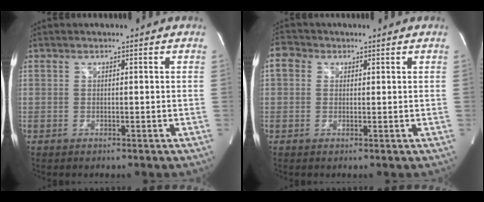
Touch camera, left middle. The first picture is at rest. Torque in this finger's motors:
{"motor_torque": [0.32, -0.10, 0.29, 0.04]}